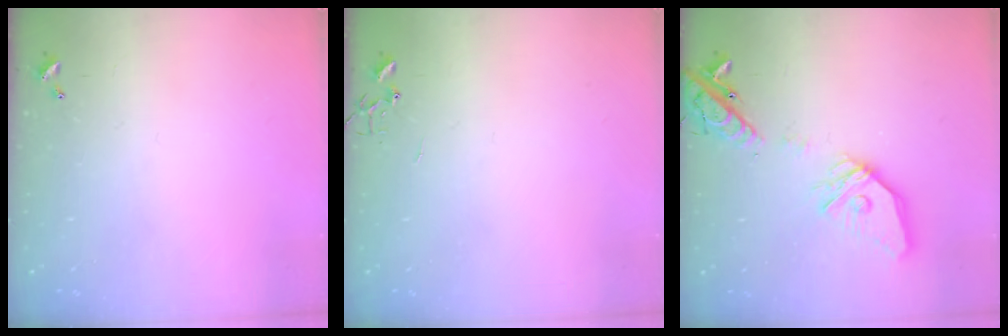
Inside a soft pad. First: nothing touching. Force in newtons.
{"total": 0.0}
{"total": 18.6, "press": 18.3, "slide": 3.1}